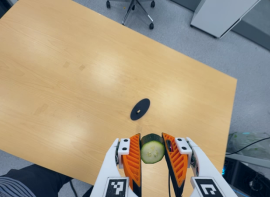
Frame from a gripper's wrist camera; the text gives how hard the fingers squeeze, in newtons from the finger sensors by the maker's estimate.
{"total": 8.5, "left": 7.5, "right": 9.5}